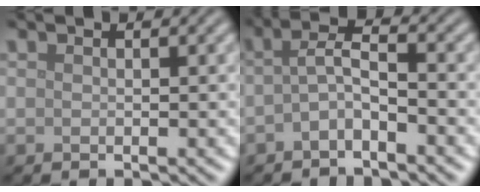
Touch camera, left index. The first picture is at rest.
{"total": 2.4, "force": [-1.1, 0.6, 2.1], "torque": [-0.042, 0.011, -0.029]}